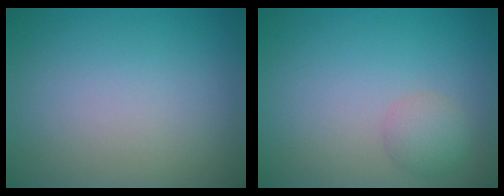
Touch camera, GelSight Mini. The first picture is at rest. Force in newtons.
{"total": 1.9, "press": 1.9, "slide": 0.1}